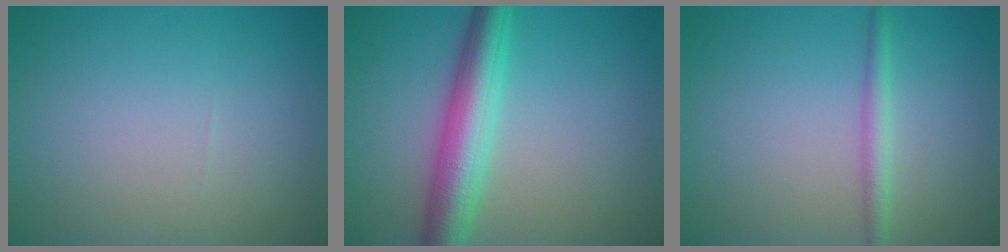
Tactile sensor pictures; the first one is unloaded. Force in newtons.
{"total": 5.8, "press": 5.8, "slide": 0.1}
{"total": 1.7, "press": 1.7, "slide": 0.1}